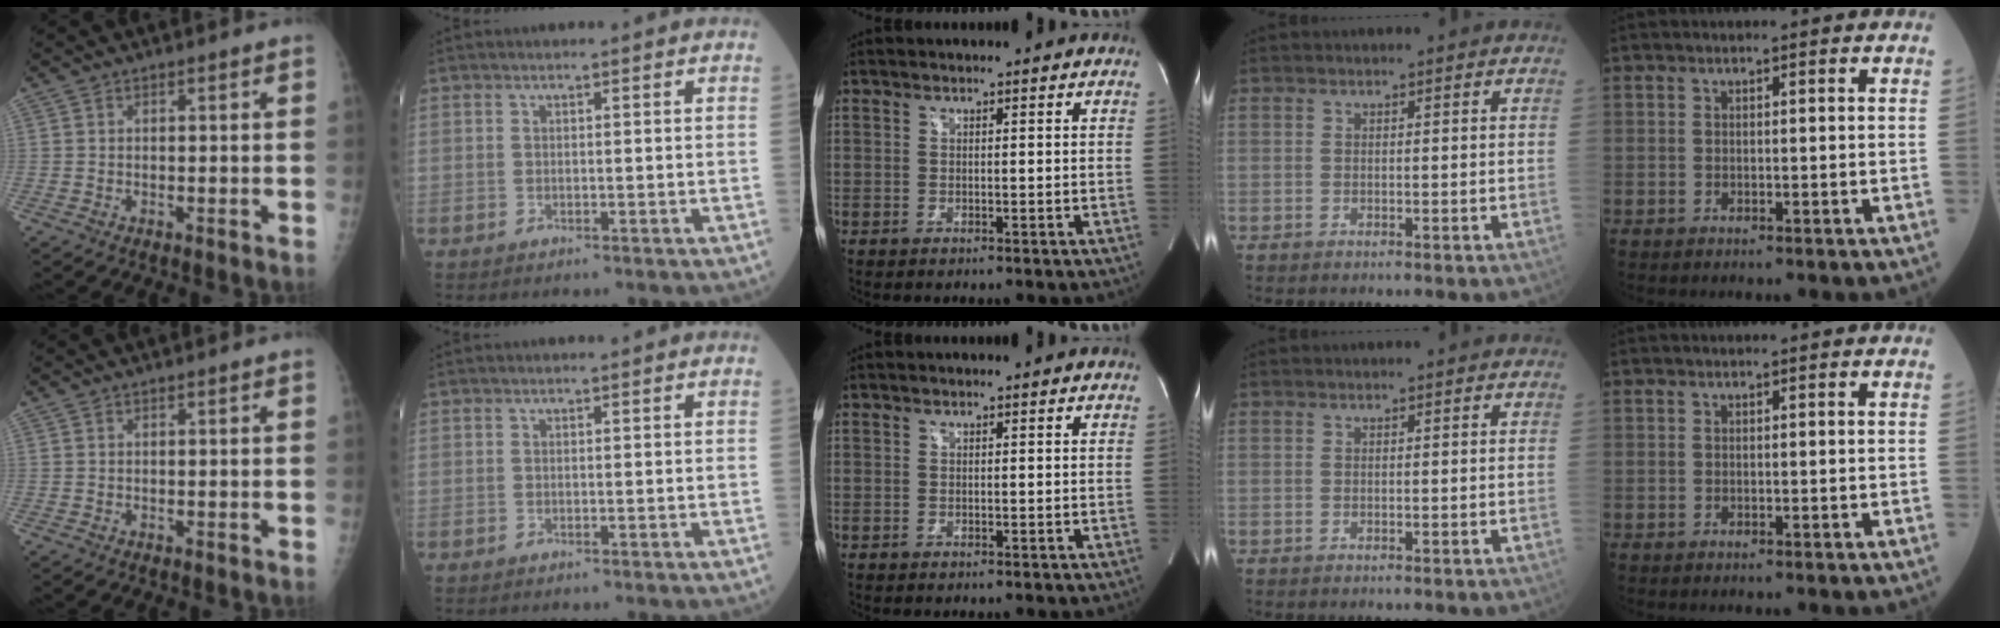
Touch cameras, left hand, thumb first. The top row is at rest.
{}